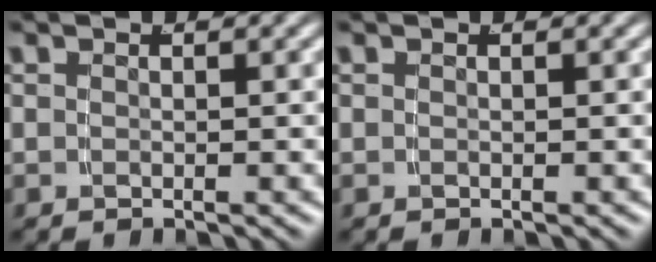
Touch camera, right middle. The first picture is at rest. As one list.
[{"total": 0.0}]